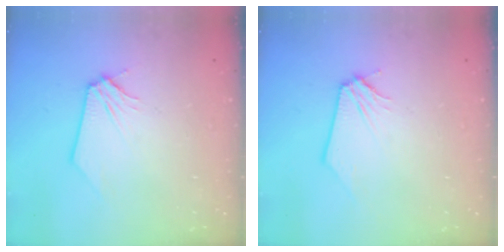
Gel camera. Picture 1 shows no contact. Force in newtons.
{"total": 0.0}